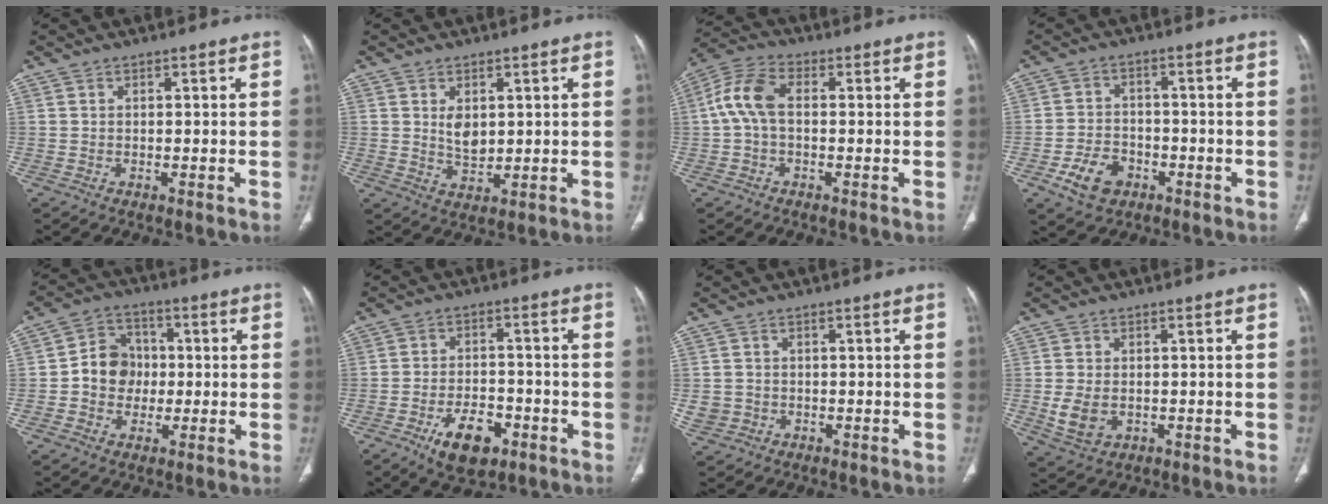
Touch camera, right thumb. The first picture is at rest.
{"total": 4.5, "force": [1.1, 2.9, 3.3], "torque": [-0.042, -0.014, 0.027]}
{"total": 7.9, "force": [0.1, 4.5, 6.5], "torque": [-0.140, 0.024, -0.006]}
{"total": 7.6, "force": [-3.6, 5.5, 3.9], "torque": [-0.058, 0.021, -0.059]}
{"total": 8.6, "force": [-0.5, 7.6, 4.0], "torque": [-0.030, 0.021, -0.019]}
{"total": 9.7, "force": [-5.0, 5.3, 6.4], "torque": [-0.090, 0.025, -0.076]}
{"total": 3.6, "force": [-0.5, 3.4, 1.2], "torque": [-0.018, 0.006, -0.001]}
{"total": 5.8, "force": [-0.8, 4.2, 3.9], "torque": [-0.073, -0.005, -0.004]}